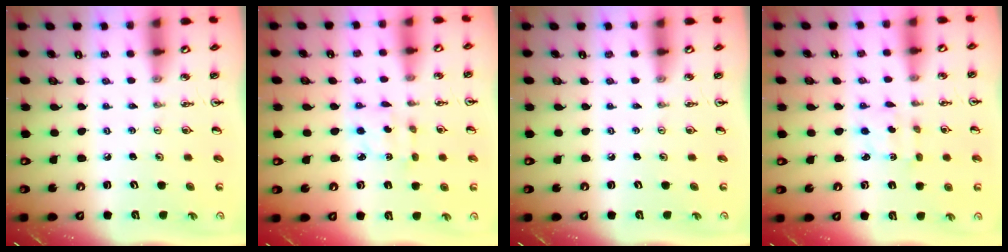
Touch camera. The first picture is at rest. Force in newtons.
{"total": 2.5, "press": 2.5, "slide": 0.2}
{"total": 0.0}
{"total": 2.8, "press": 2.8, "slide": 0.5}